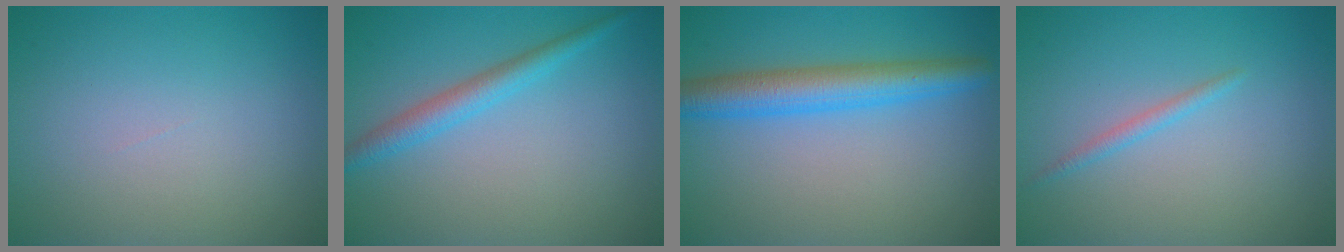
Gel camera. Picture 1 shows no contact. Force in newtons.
{"total": 2.6, "press": 2.6, "slide": 0.0}
{"total": 5.1, "press": 5.1, "slide": 0.1}
{"total": 1.0, "press": 1.0, "slide": 0.1}